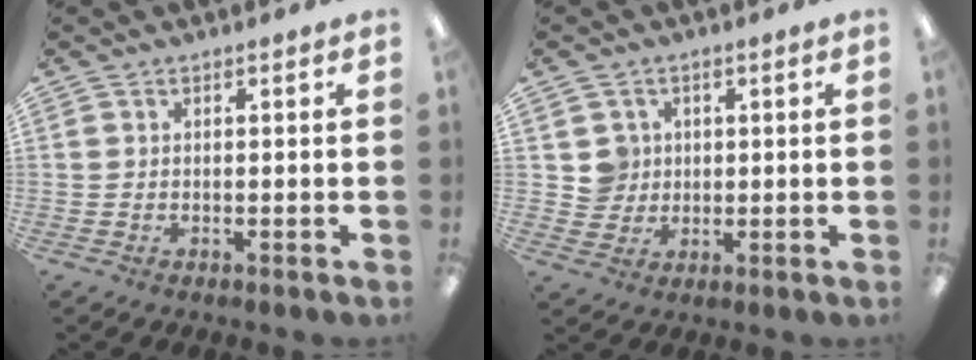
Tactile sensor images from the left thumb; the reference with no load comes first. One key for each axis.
{"total": 4.6, "fx": 1.2, "fy": 4.4, "fz": 0.0, "tx": 0.006, "ty": -0.002, "tz": 0.019}